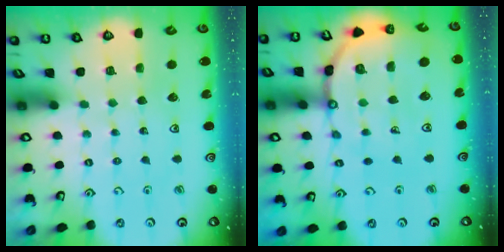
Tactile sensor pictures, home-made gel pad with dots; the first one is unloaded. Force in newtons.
{"total": 11.4, "press": 11.3, "slide": 1.5}